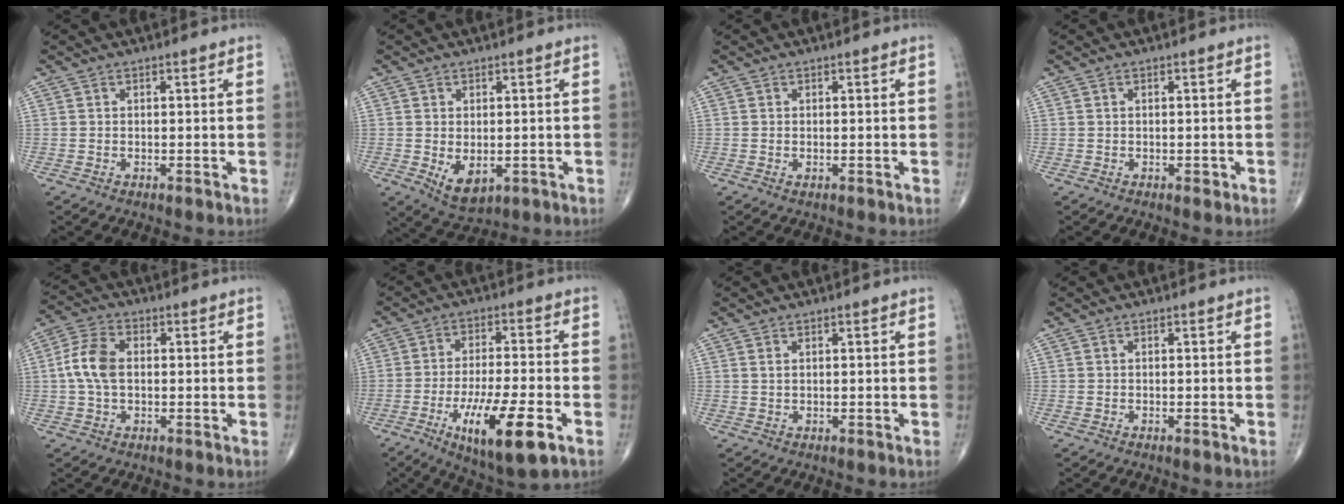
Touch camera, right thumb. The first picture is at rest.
{"total": 6.2, "force": [-1.2, 3.6, 4.8], "torque": [-0.071, -0.011, -0.005]}
{"total": 0.5, "force": [-0.2, 0.3, 0.4], "torque": [-0.012, 0.003, -0.001]}
{"total": 0.8, "force": [-0.3, 0.5, 0.6], "torque": [-0.005, 0.000, -0.004]}
{"total": 7.5, "force": [0.3, 4.5, 5.9], "torque": [-0.129, 0.019, -0.001]}
{"total": 15.1, "force": [-6.1, 3.8, 13.3], "torque": [-0.234, 0.003, -0.093]}
{"total": 0.8, "force": [0.3, 0.4, 0.6], "torque": [-0.015, 0.004, 0.009]}
{"total": 0.0}